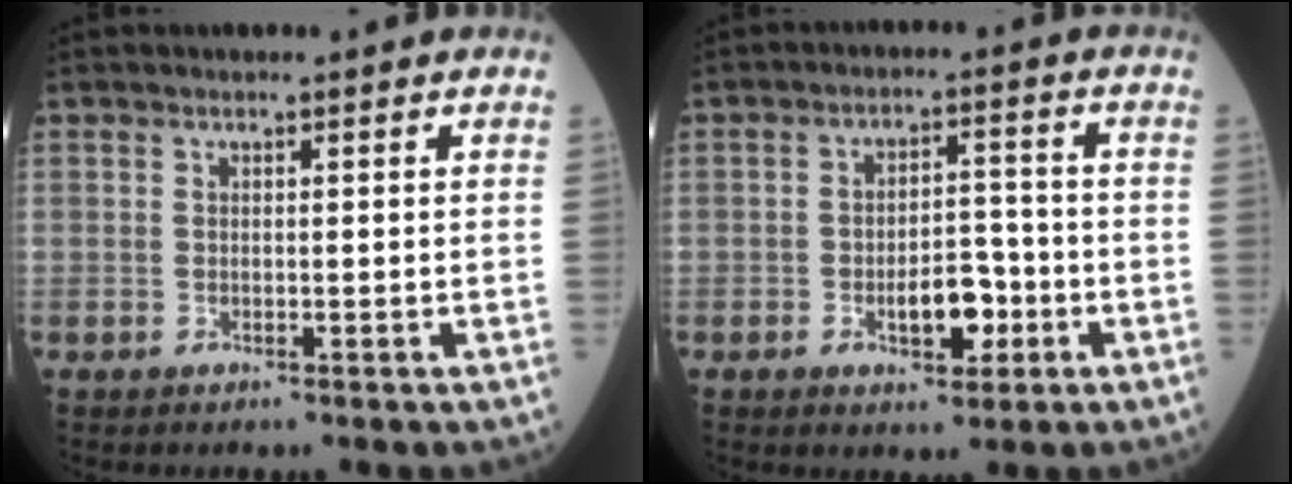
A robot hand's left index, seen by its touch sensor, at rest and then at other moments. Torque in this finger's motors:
{"motor_torque": [0.13, 0.09, 0.19, 0.03]}